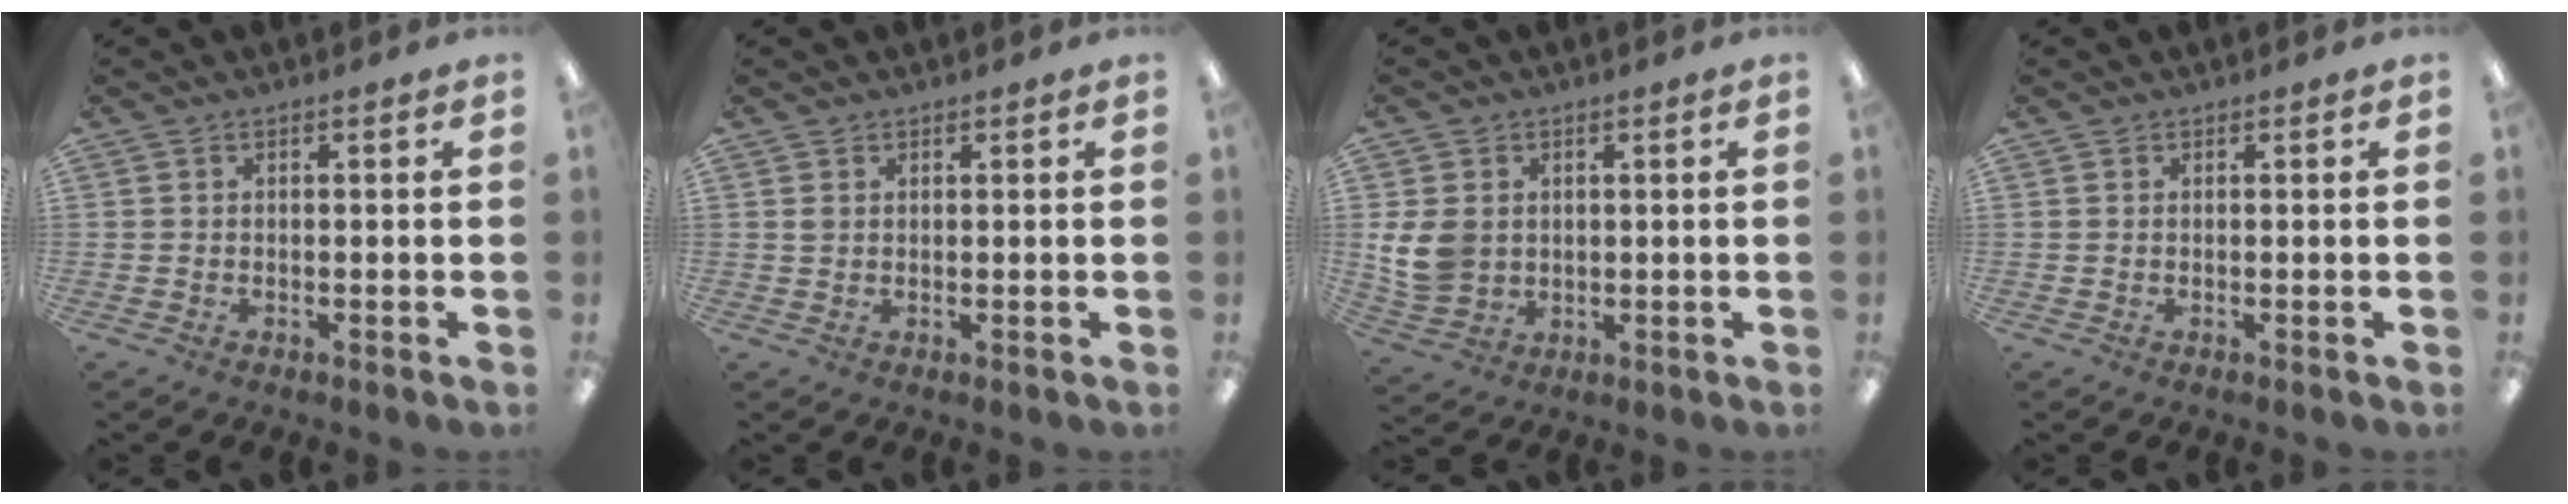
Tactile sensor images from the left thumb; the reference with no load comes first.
{"total": 1.1, "force": [0.6, 0.9, 0.1], "torque": [-0.004, 0.001, 0.013]}
{"total": 8.7, "force": [1.5, 7.3, 4.5], "torque": [-0.101, 0.008, 0.032]}
{"total": 0.0}